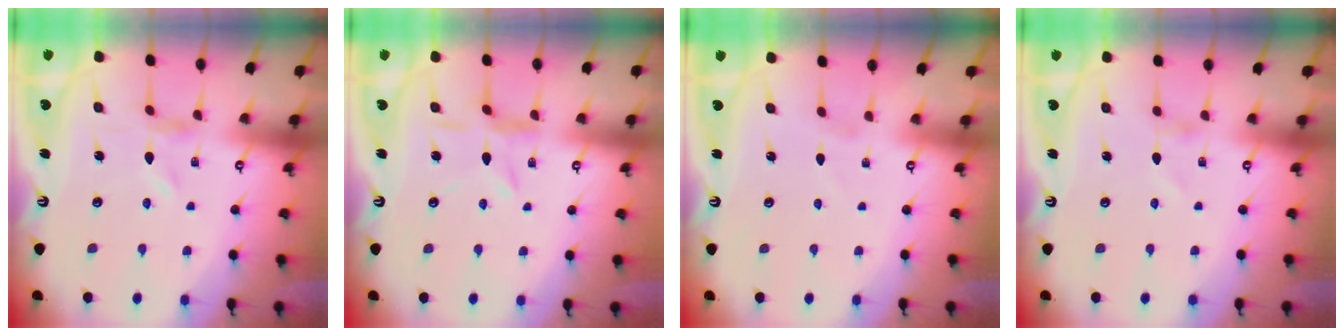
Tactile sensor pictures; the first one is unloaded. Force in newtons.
{"total": 5.8, "press": 5.8, "slide": 0.6}
{"total": 1.3, "press": 1.3, "slide": 0.1}
{"total": 1.4, "press": 1.4, "slide": 0.1}